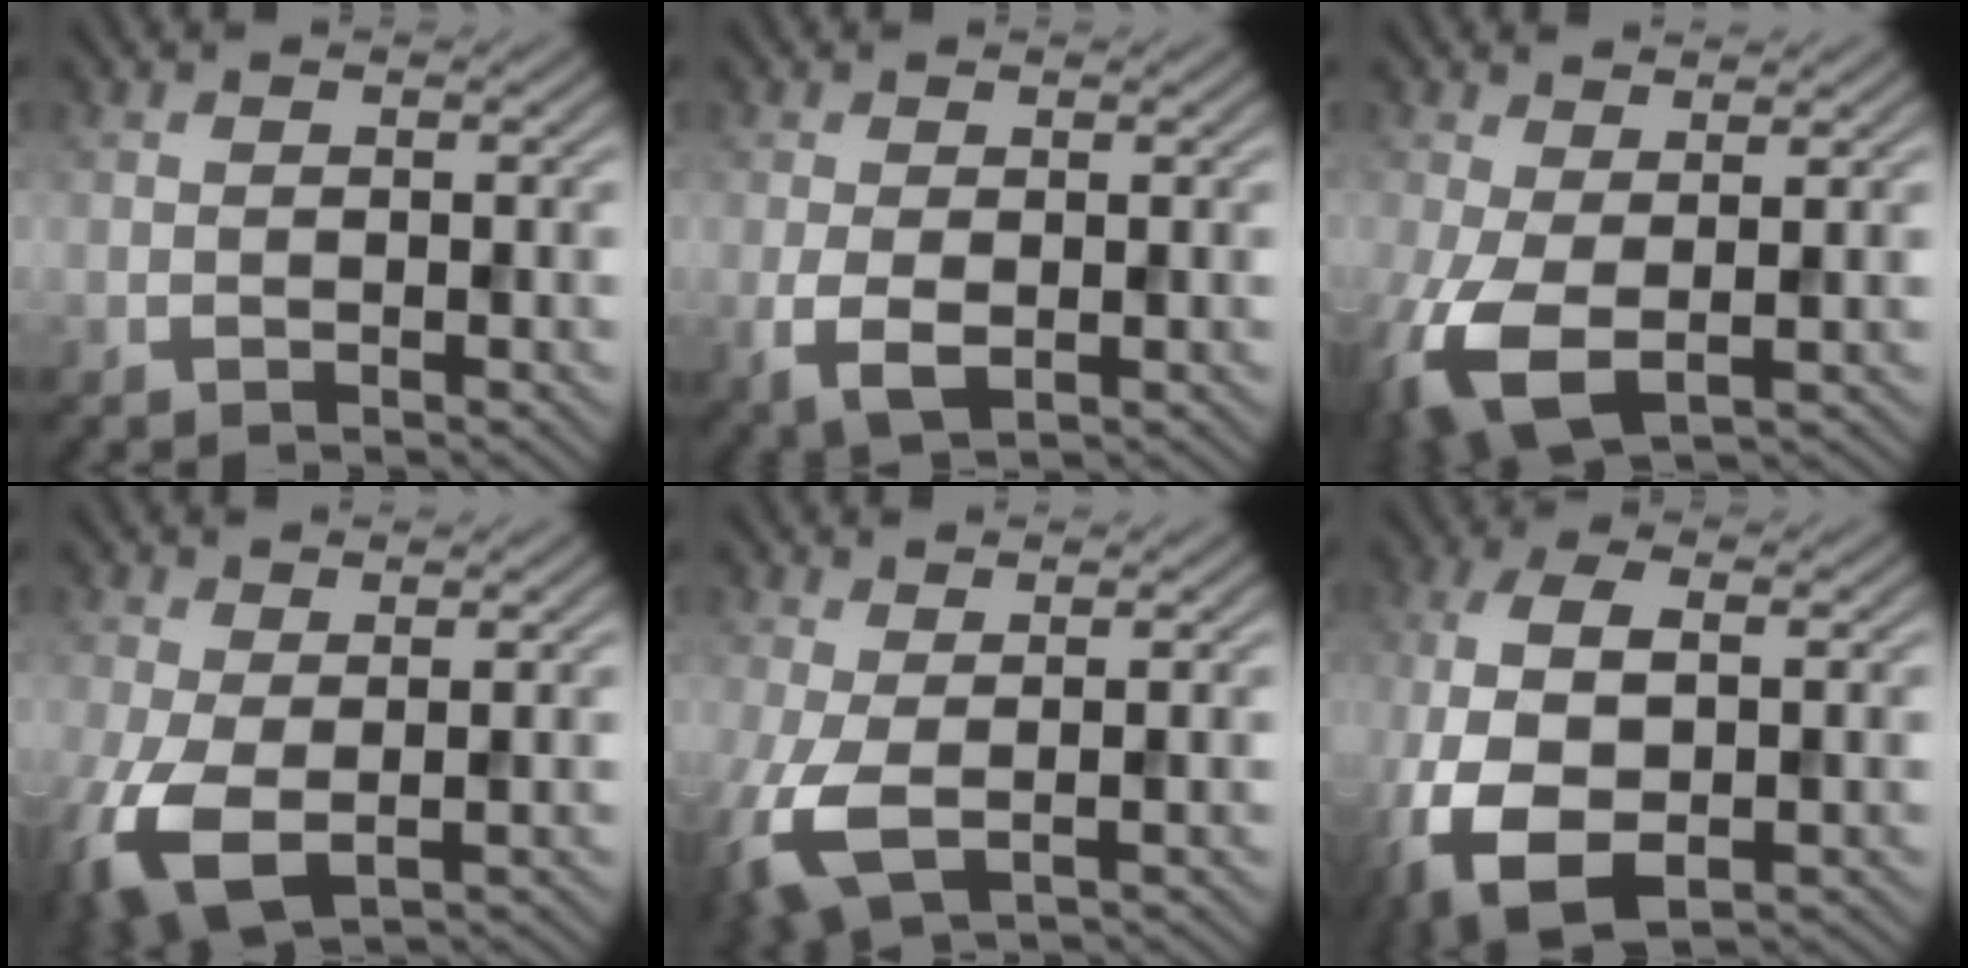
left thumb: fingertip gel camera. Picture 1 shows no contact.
{"total": 3.3, "force": [-0.4, 1.8, 2.7], "torque": [-0.070, -0.011, -0.007]}
{"total": 7.2, "force": [-0.8, 3.7, 6.0], "torque": [-0.155, -0.012, -0.021]}
{"total": 6.6, "force": [-1.3, 3.7, 5.4], "torque": [-0.141, -0.013, -0.028]}
{"total": 5.0, "force": [-0.4, 2.1, 4.5], "torque": [-0.118, -0.003, -0.011]}
{"total": 9.8, "force": [-3.4, 4.7, 8.0], "torque": [-0.200, -0.015, -0.067]}